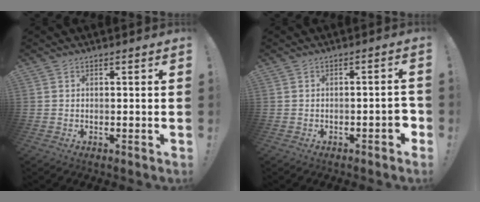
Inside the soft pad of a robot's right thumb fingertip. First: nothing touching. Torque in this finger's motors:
{"motor_torque": [0.77, 0.38, 0.15, -0.54, -0.01]}